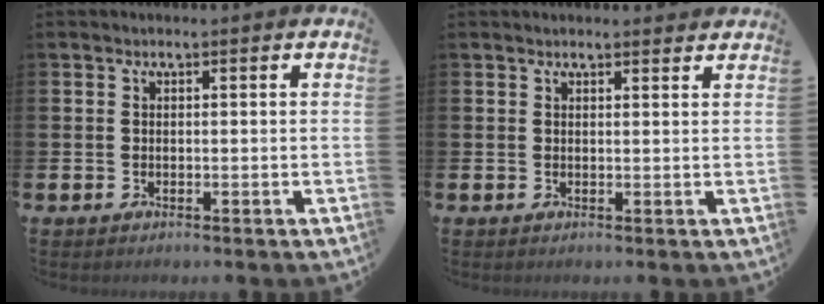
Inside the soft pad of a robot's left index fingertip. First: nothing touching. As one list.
[{"total": 1.2, "force": [1.2, 0.1, 0.1], "torque": [0.008, -0.006, 0.020]}]